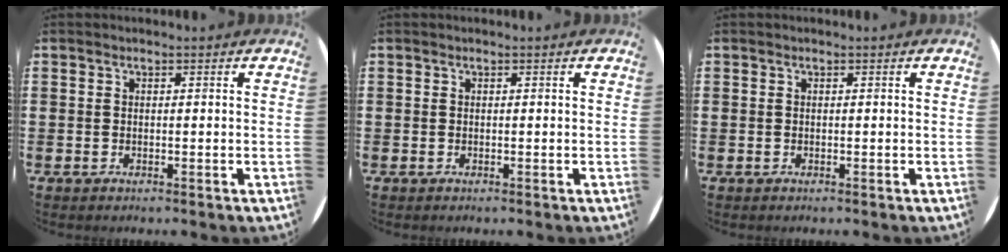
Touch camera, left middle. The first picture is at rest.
{"total": 0.0}
{"total": 0.0}